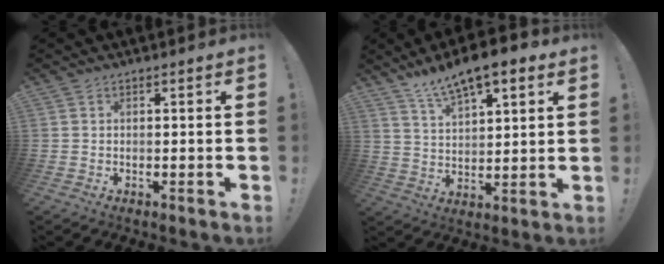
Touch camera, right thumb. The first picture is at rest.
{"total": 11.2, "force": [8.5, 3.8, 6.2], "torque": [-0.112, -0.052, 0.153]}